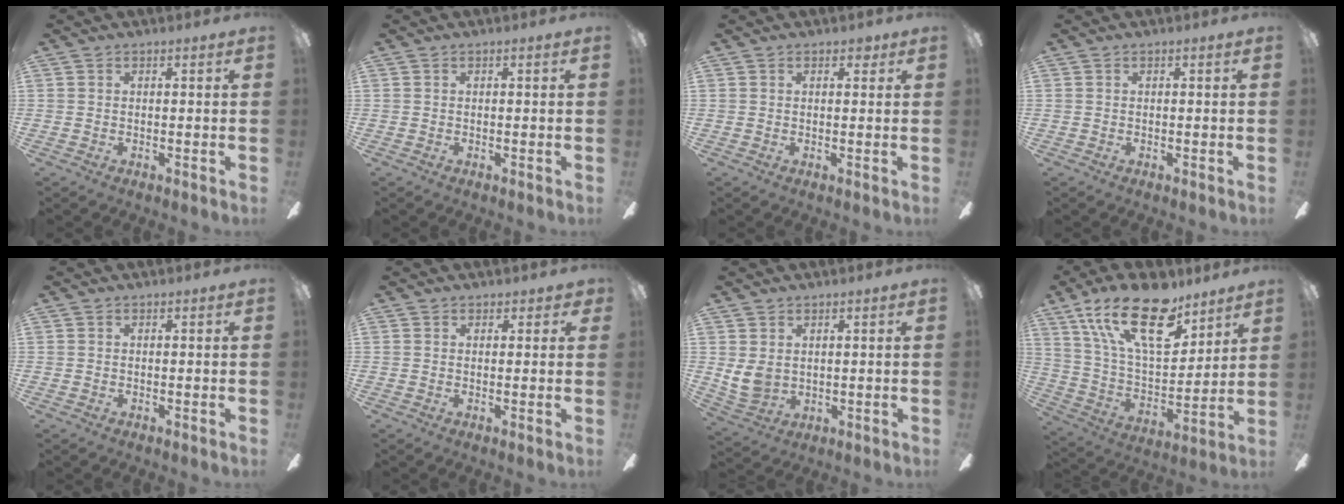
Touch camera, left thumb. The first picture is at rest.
{"total": 0.0}
{"total": 2.0, "force": [1.1, 1.1, 1.2], "torque": [-0.001, -0.007, 0.015]}
{"total": 0.0}
{"total": 0.0}
{"total": 1.6, "force": [1.1, 1.2, 0.5], "torque": [-0.001, -0.001, 0.020]}
{"total": 5.8, "force": [2.3, 4.3, 3.1], "torque": [-0.075, -0.013, 0.045]}
{"total": 24.1, "force": [14.8, 10.7, 15.7], "torque": [-0.297, -0.074, 0.257]}